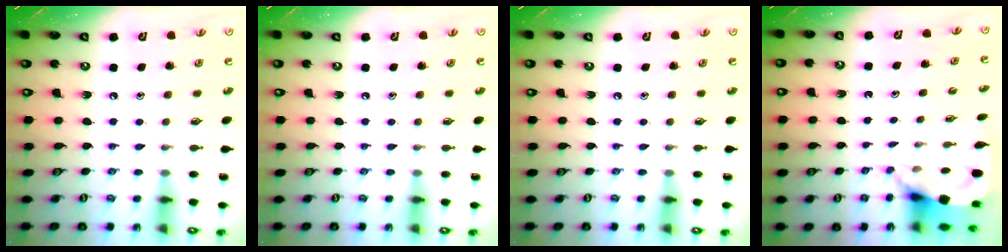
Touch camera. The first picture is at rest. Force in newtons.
{"total": 0.0}
{"total": 0.0}
{"total": 3.9, "press": 3.8, "slide": 0.3}